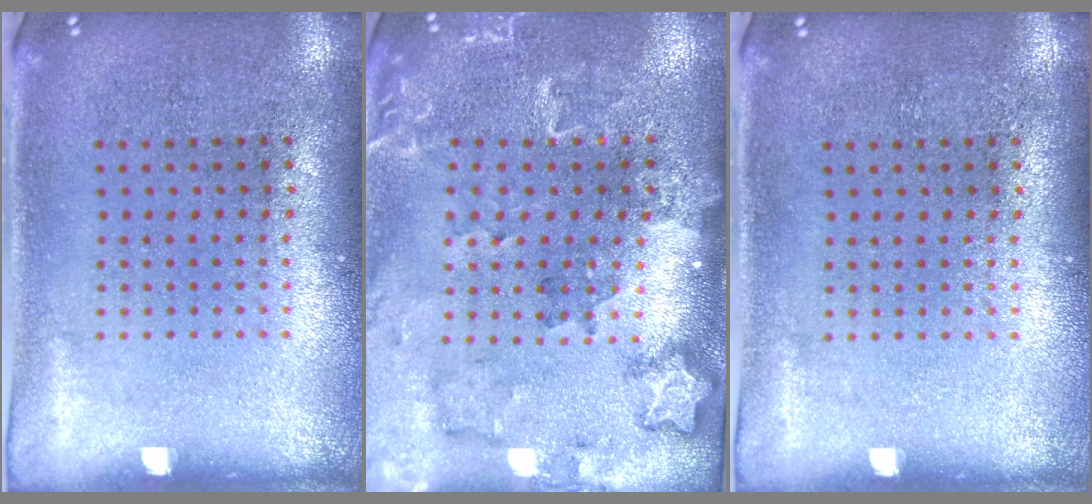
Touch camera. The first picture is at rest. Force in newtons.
{"total": 1.8, "press": 1.8, "slide": 0.2}
{"total": 0.0}